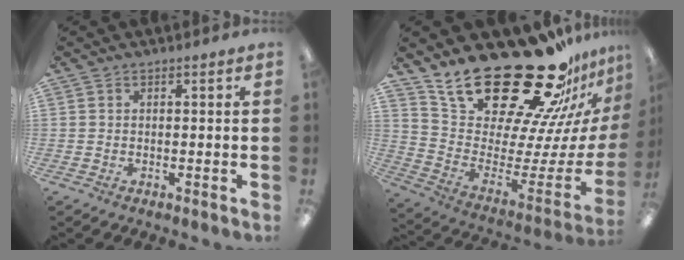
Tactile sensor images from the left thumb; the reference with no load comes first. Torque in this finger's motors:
{"motor_torque": [2.18, 2.19, 1.40, -1.37, 0.06]}